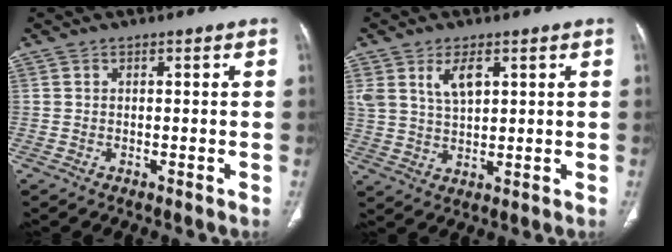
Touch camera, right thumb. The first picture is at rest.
{"total": 6.3, "force": [2.8, 3.3, 4.6], "torque": [-0.080, -0.009, 0.063]}